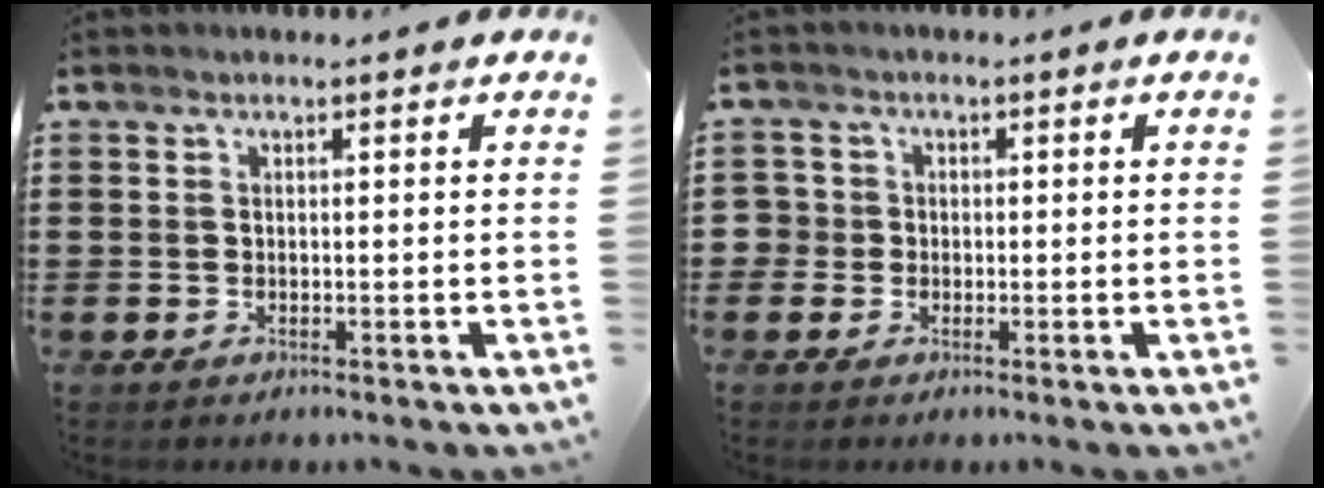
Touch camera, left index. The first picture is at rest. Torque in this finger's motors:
{"motor_torque": [-0.17, -0.22, -0.09, -0.04]}